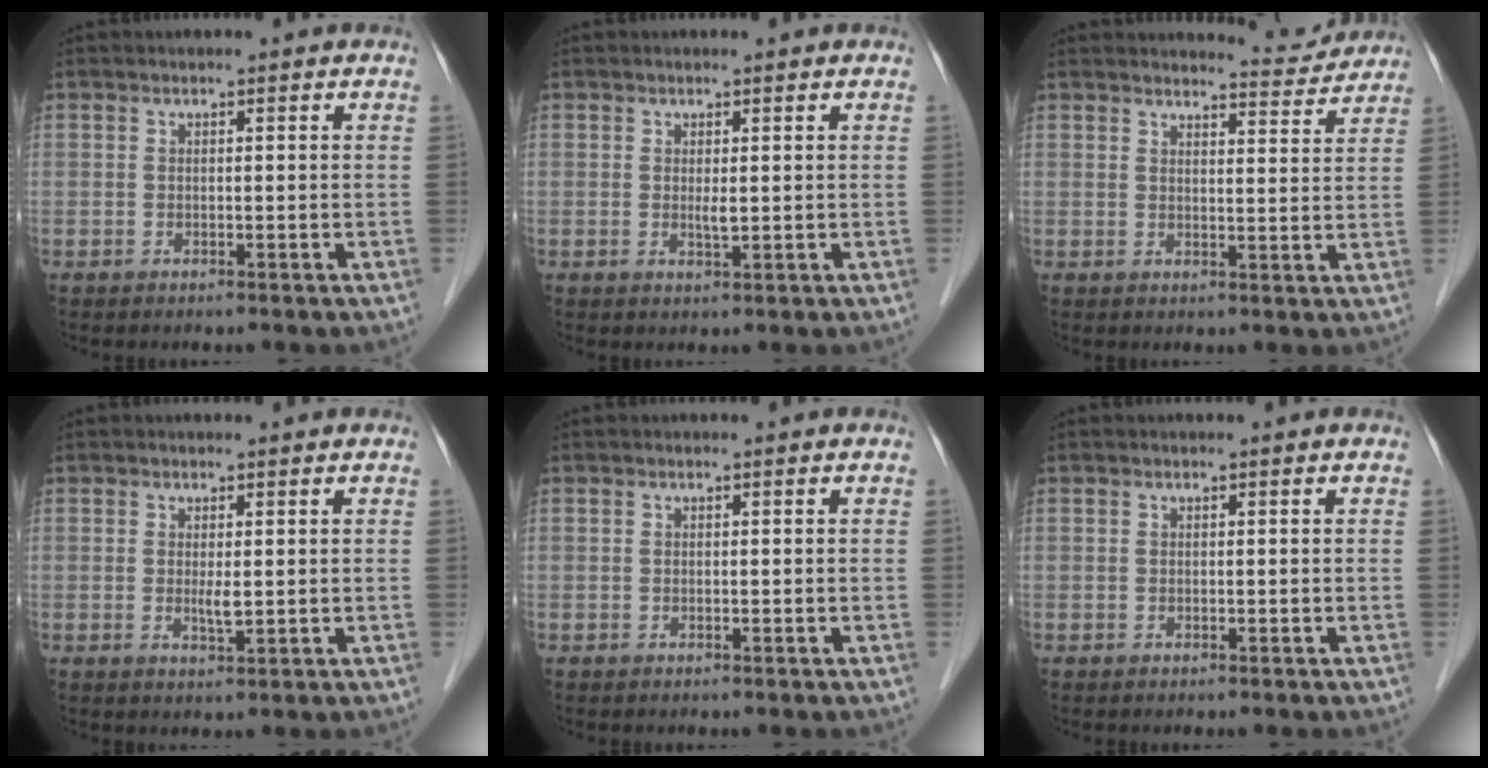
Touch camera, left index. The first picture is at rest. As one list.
[{"total": 1.2, "force": [0.2, 0.2, 1.2], "torque": [-0.027, -0.005, 0.005]}, {"total": 5.3, "force": [5.2, 0.4, -0.4], "torque": [0.001, -0.013, 0.058]}, {"total": 1.7, "force": [0.2, 0.3, 1.7], "torque": [-0.036, -0.006, 0.006]}, {"total": 0.0}, {"total": 0.0}]